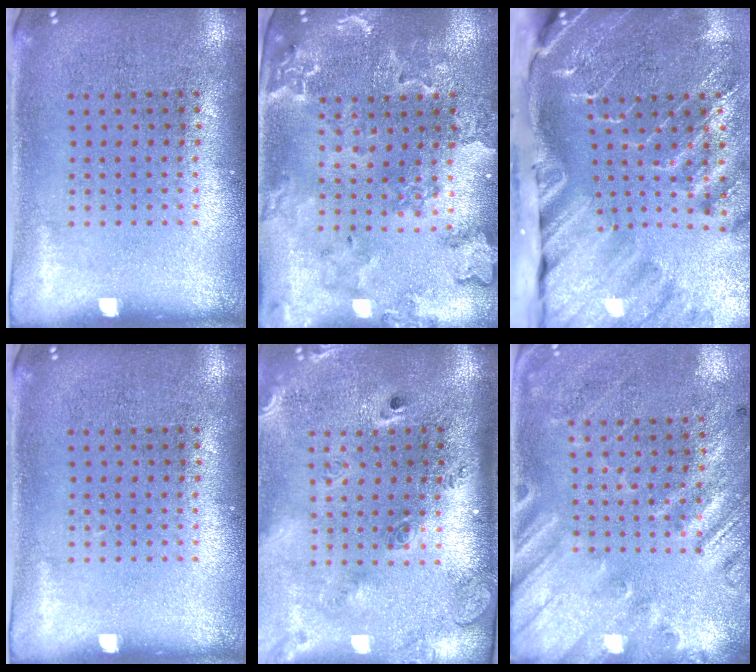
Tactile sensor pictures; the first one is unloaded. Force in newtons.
{"total": 1.6, "press": 1.6, "slide": 0.2}
{"total": 4.3, "press": 3.2, "slide": 2.8}
{"total": 0.0}
{"total": 2.6, "press": 1.9, "slide": 1.8}
{"total": 2.5, "press": 1.8, "slide": 1.8}